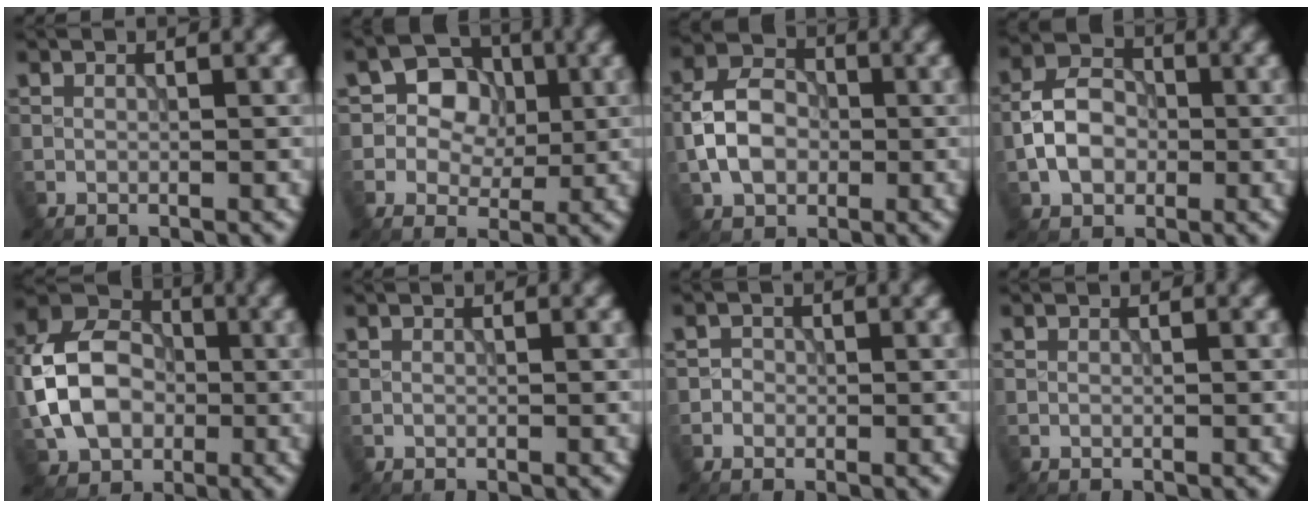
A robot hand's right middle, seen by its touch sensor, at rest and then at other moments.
{"total": 5.0, "force": [0.8, 4.2, 2.6], "torque": [-0.035, 0.009, -0.003]}
{"total": 5.5, "force": [-0.9, 4.1, 3.6], "torque": [-0.071, 0.008, -0.021]}
{"total": 5.0, "force": [-1.0, 3.8, 3.1], "torque": [-0.059, 0.007, -0.021]}
{"total": 9.5, "force": [-1.2, 7.1, 6.1], "torque": [-0.131, 0.009, -0.036]}
{"total": 0.0}
{"total": 1.1, "force": [-0.2, 1.0, 0.1], "torque": [0.009, 0.002, -0.007]}
{"total": 0.0}